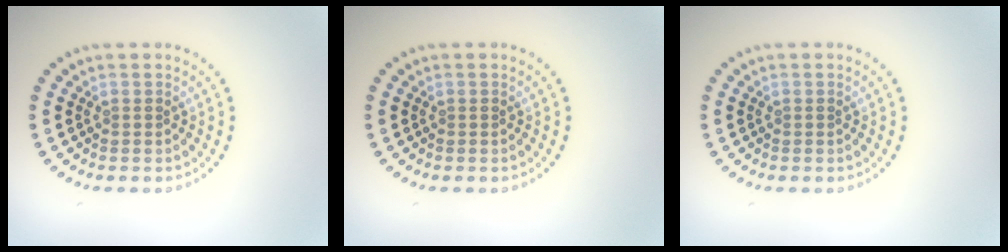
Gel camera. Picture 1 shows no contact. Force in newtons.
{"total": 0.0}
{"total": 0.0}